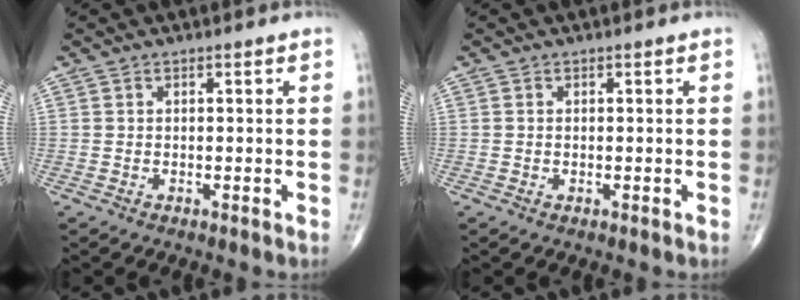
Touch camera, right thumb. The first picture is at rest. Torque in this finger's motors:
{"motor_torque": [0.03, 0.23, -0.23, -0.07, -0.02]}